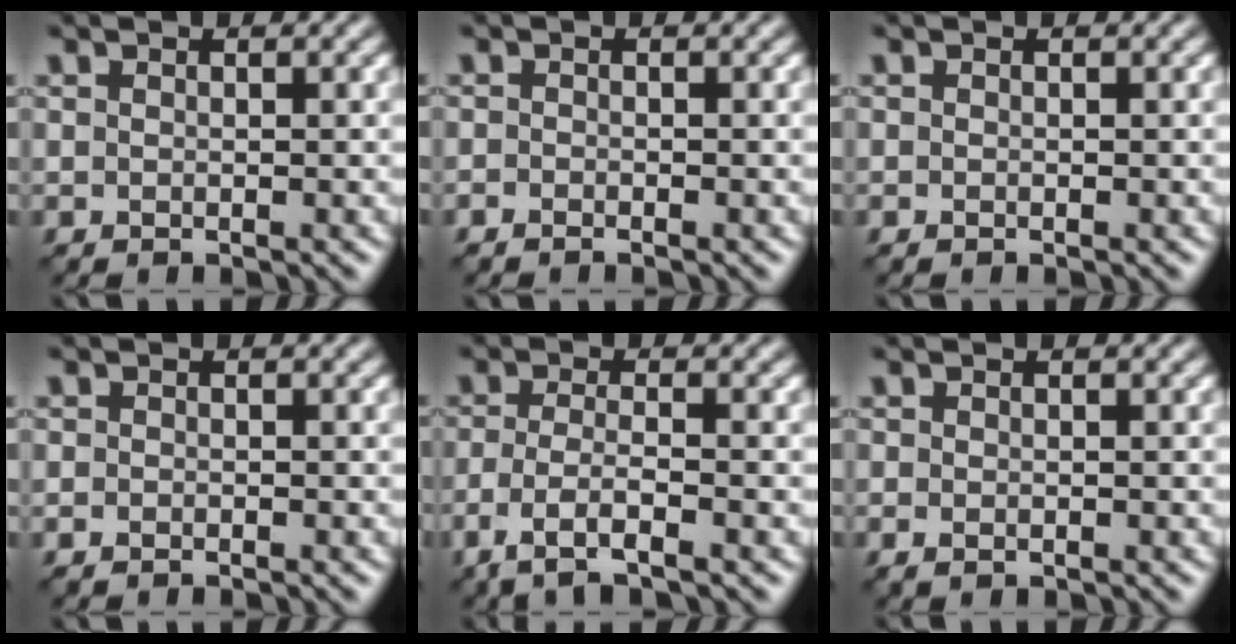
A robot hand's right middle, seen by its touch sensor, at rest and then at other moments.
{"total": 0.6, "force": [-0.5, 0.1, 0.2], "torque": [-0.001, -0.004, -0.010]}
{"total": 0.0}
{"total": 0.6, "force": [-0.4, 0.4, 0.3], "torque": [-0.003, -0.003, -0.008]}
{"total": 3.7, "force": [-2.1, 0.8, 2.9], "torque": [-0.062, -0.007, -0.048]}
{"total": 0.9, "force": [-0.3, 0.6, 0.6], "torque": [-0.015, -0.004, -0.005]}